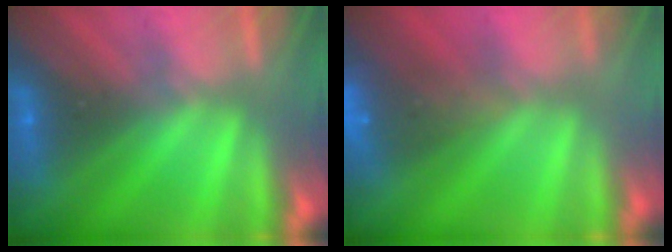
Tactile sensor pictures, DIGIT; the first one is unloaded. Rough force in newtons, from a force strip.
{"total": 6.9}